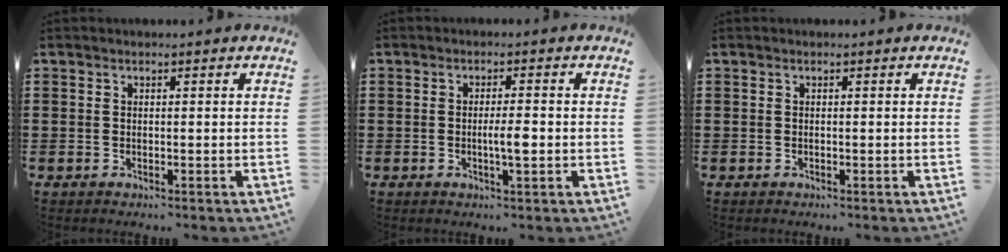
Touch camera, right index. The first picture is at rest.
{"total": 3.3, "force": [-0.6, 0.4, 3.2], "torque": [-0.063, -0.004, -0.014]}
{"total": 0.0}